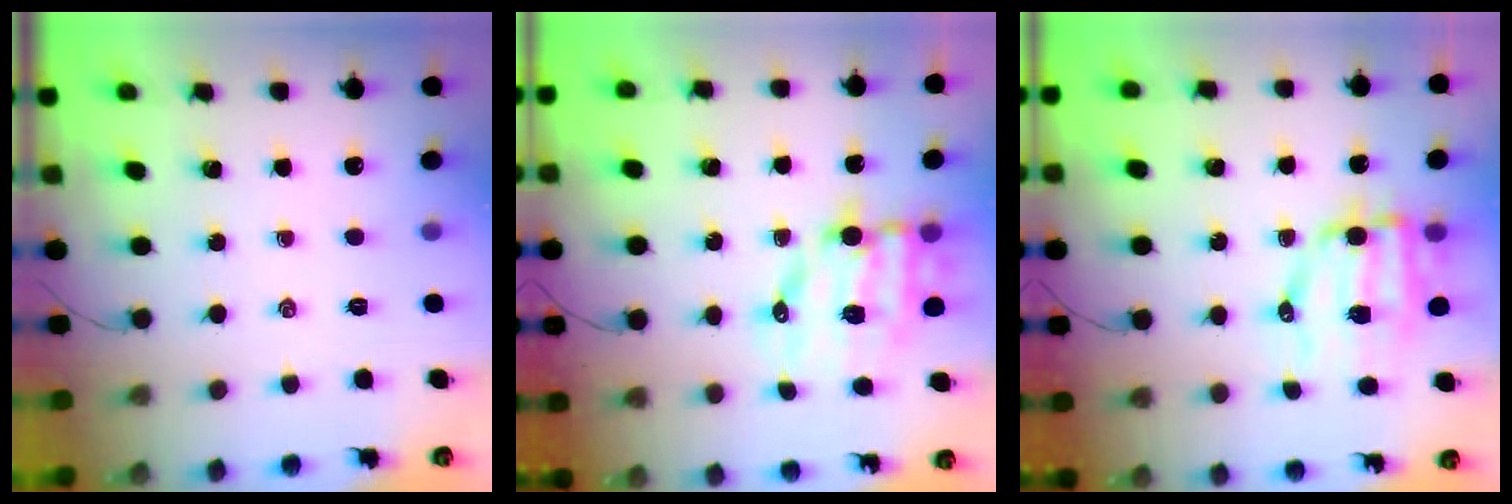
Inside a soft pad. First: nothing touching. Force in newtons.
{"total": 10.9, "press": 10.6, "slide": 2.4}
{"total": 9.2, "press": 8.9, "slide": 2.1}